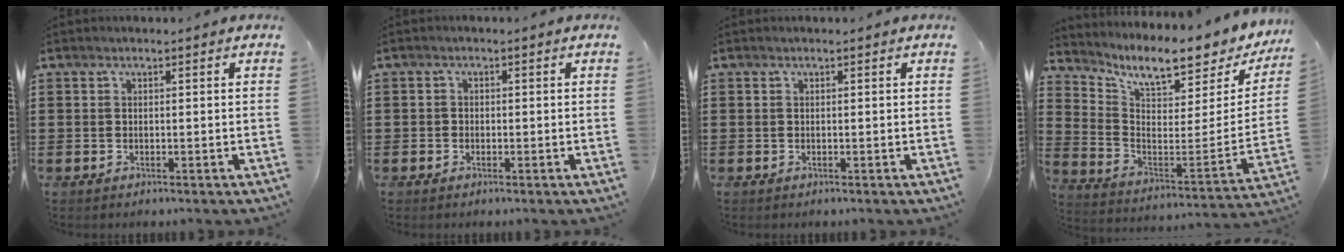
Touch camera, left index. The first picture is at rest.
{"total": 1.0, "force": [-0.5, 0.8, 0.1], "torque": [-0.005, 0.001, -0.011]}
{"total": 0.0}
{"total": 8.2, "force": [6.7, 1.2, 4.6], "torque": [-0.095, -0.061, 0.104]}